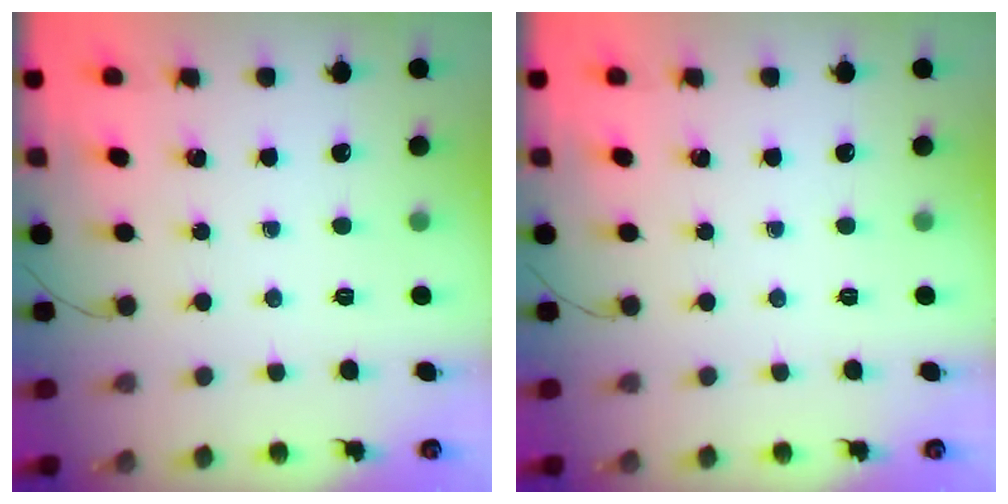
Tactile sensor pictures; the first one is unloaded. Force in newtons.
{"total": 0.0}